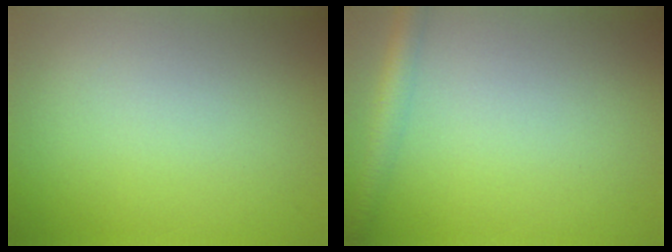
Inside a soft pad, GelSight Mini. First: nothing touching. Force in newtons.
{"total": 2.7, "press": 2.7, "slide": 0.2}